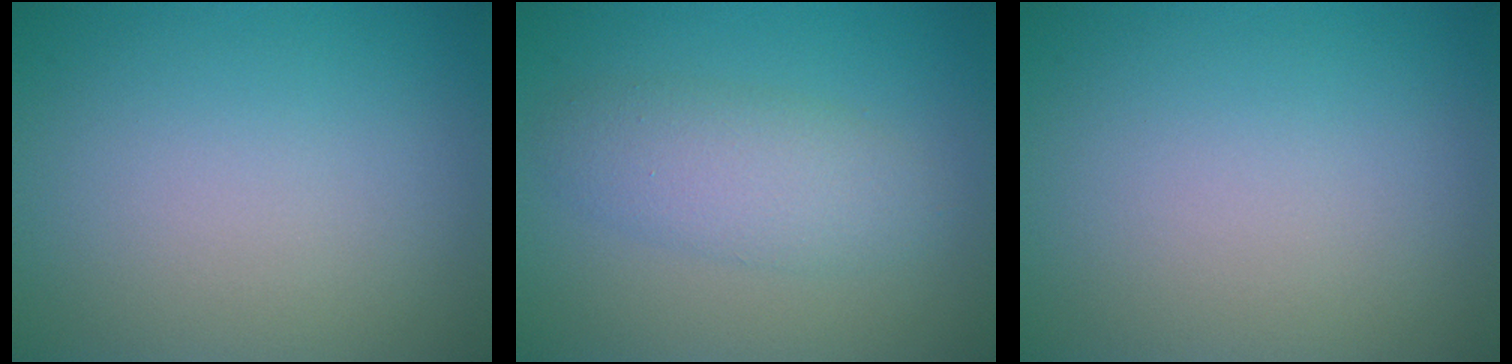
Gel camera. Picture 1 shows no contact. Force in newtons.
{"total": 3.5, "press": 3.5, "slide": 0.1}
{"total": 0.0}